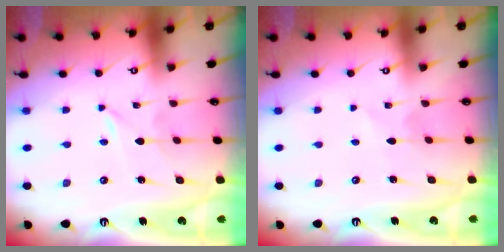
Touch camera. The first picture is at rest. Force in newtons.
{"total": 2.9, "press": 2.8, "slide": 0.4}